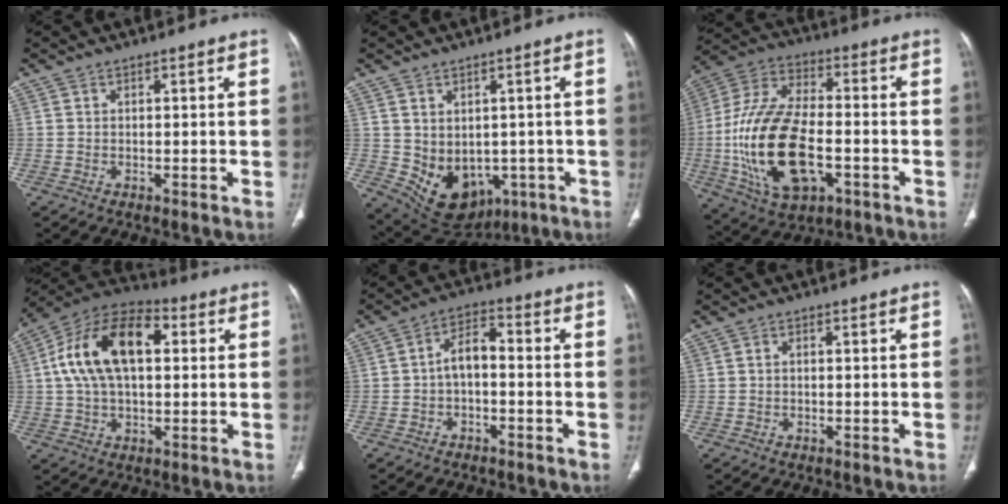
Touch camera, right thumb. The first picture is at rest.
{"total": 12.0, "force": [-2.8, 9.2, 7.1], "torque": [-0.091, 0.007, -0.009]}
{"total": 22.2, "force": [-4.7, 11.5, 18.3], "torque": [-0.368, 0.015, -0.077]}
{"total": 17.4, "force": [3.3, 9.7, 14.0], "torque": [-0.248, 0.030, 0.051]}
{"total": 5.6, "force": [-1.1, 3.0, 4.6], "torque": [-0.076, 0.033, -0.028]}
{"total": 0.5, "force": [-0.1, 0.3, 0.4], "torque": [-0.006, 0.001, -0.005]}